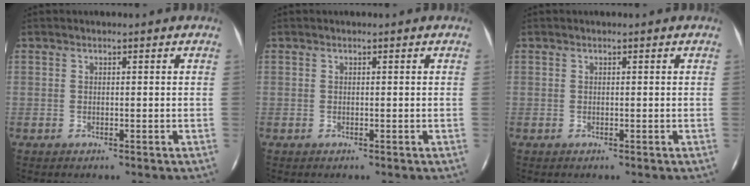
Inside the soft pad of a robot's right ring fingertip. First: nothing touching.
{"total": 0.0}
{"total": 0.0}